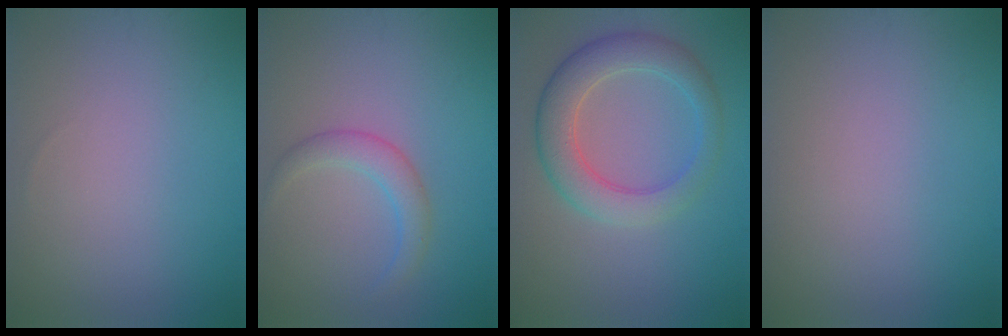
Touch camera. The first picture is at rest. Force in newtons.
{"total": 2.4, "press": 2.4, "slide": 0.1}
{"total": 5.2, "press": 5.2, "slide": 0.0}
{"total": 0.0}